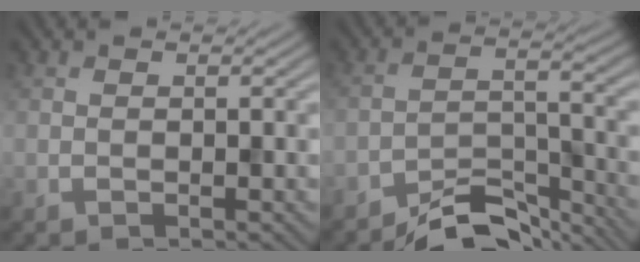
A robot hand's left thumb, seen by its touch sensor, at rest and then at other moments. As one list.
[{"total": 7.4, "force": [-6.7, 1.8, 2.5], "torque": [-0.038, 0.004, -0.123]}]